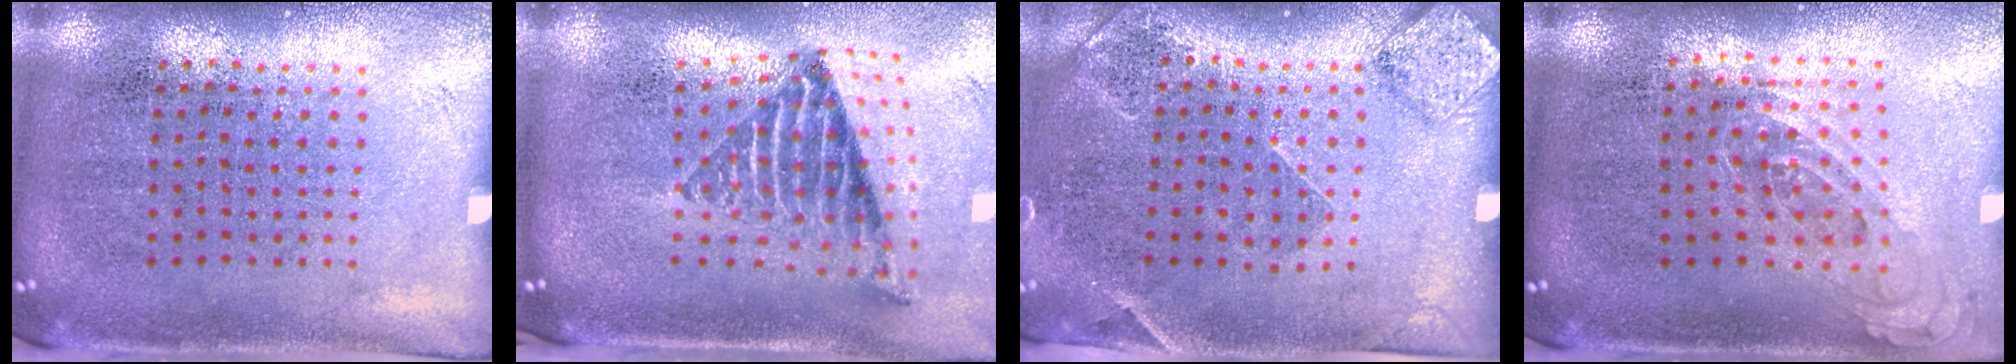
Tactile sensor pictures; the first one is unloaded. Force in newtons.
{"total": 1.9, "press": 1.4, "slide": 1.2}
{"total": 1.6, "press": 1.5, "slide": 0.5}
{"total": 0.8, "press": 0.7, "slide": 0.3}